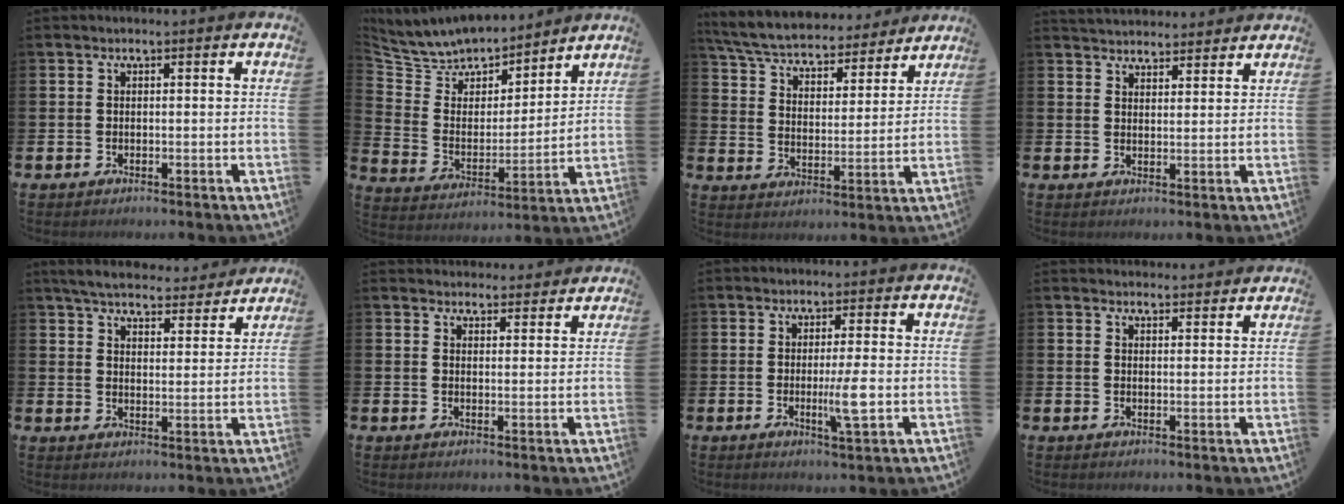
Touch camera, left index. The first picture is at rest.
{"total": 7.4, "force": [7.1, 2.1, 0.0], "torque": [-0.054, -0.062, 0.126]}
{"total": 6.7, "force": [6.3, 1.5, 1.4], "torque": [-0.063, -0.046, 0.109]}
{"total": 3.8, "force": [3.7, 0.7, -0.2], "torque": [0.006, -0.020, 0.066]}
{"total": 5.7, "force": [5.6, 1.0, 0.9], "torque": [-0.039, -0.035, 0.098]}
{"total": 3.3, "force": [3.2, 0.7, -0.1], "torque": [0.006, -0.020, 0.058]}
{"total": 3.9, "force": [-0.4, 0.2, 3.8], "torque": [-0.066, -0.007, -0.009]}
{"total": 2.1, "force": [2.0, 0.3, -0.2], "torque": [0.007, -0.012, 0.036]}